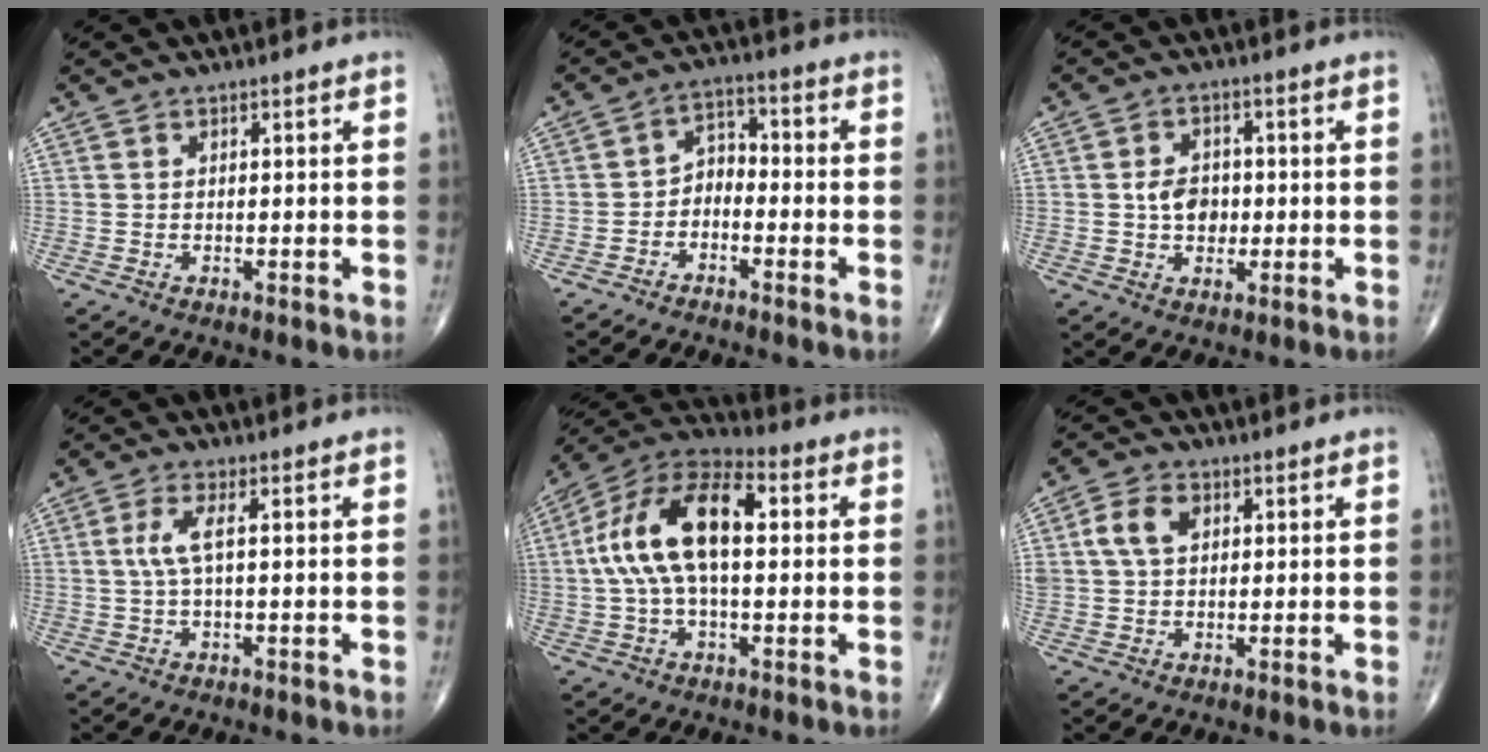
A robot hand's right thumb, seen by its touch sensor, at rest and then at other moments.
{"total": 4.5, "force": [-2.2, 3.0, 2.6], "torque": [-0.028, 0.037, -0.051]}
{"total": 6.0, "force": [-0.1, 4.4, 4.0], "torque": [-0.046, 0.003, -0.003]}
{"total": 4.0, "force": [0.6, 0.9, 3.8], "torque": [-0.101, 0.009, 0.012]}
{"total": 16.7, "force": [2.1, 8.4, 14.3], "torque": [-0.272, 0.037, 0.030]}
{"total": 5.7, "force": [1.6, 3.9, 3.9], "torque": [-0.071, 0.006, 0.030]}